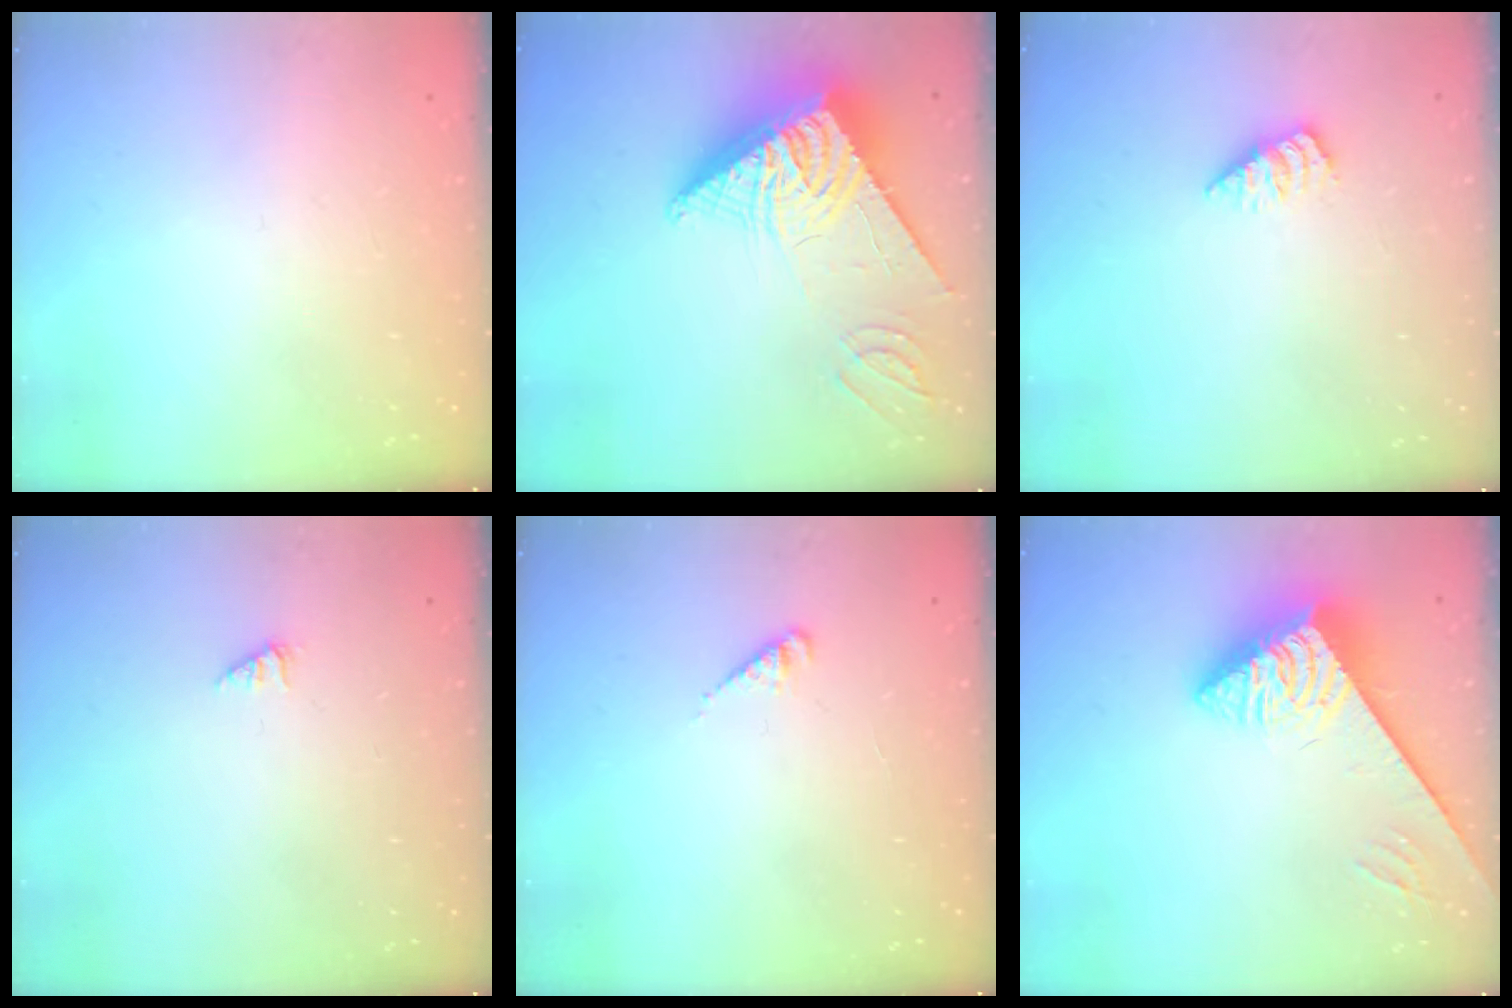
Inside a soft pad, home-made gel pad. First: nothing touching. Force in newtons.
{"total": 14.7, "press": 14.6, "slide": 1.5}
{"total": 1.7, "press": 1.7, "slide": 0.2}
{"total": 0.7, "press": 0.7, "slide": 0.2}
{"total": 2.0, "press": 1.9, "slide": 0.3}
{"total": 4.2, "press": 4.2, "slide": 0.6}